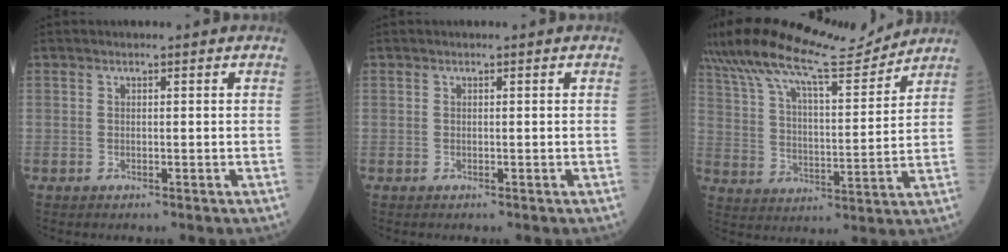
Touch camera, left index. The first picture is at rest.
{"total": 0.0}
{"total": 17.2, "force": [15.5, 1.8, 7.4], "torque": [-0.143, 0.018, 0.255]}